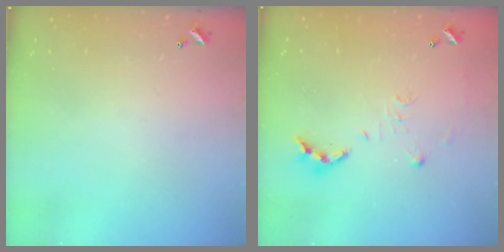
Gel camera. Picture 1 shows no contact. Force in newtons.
{"total": 7.0, "press": 7.0, "slide": 0.5}